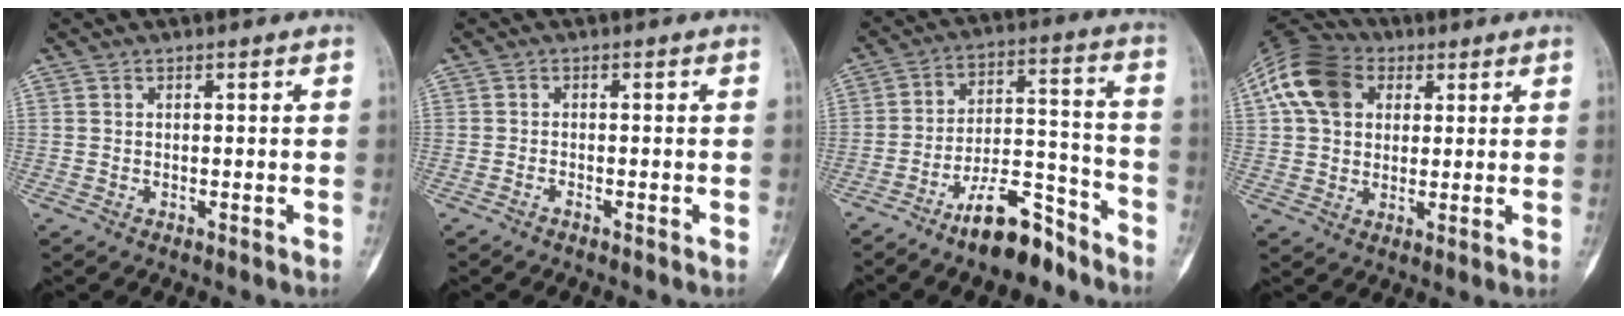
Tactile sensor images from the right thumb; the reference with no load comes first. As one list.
[{"total": 0.8, "force": [-0.7, 0.1, 0.3], "torque": [-0.005, 0.003, -0.012]}, {"total": 13.0, "force": [-9.5, 4.7, 7.4], "torque": [-0.102, 0.083, -0.164]}, {"total": 12.7, "force": [4.4, 9.0, 7.9], "torque": [-0.146, 0.012, 0.070]}]